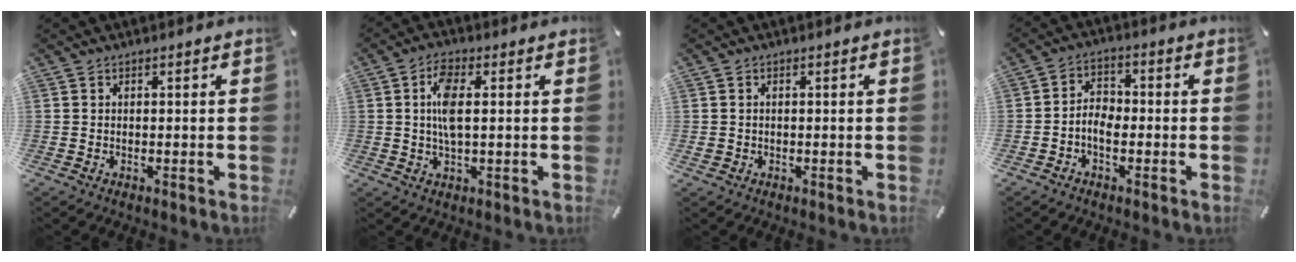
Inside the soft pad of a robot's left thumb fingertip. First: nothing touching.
{"total": 6.6, "force": [0.9, 2.5, 6.1], "torque": [-0.134, 0.003, 0.011]}
{"total": 0.9, "force": [-0.2, 0.9, 0.4], "torque": [-0.007, 0.005, -0.006]}
{"total": 4.3, "force": [-2.2, 2.8, 2.5], "torque": [-0.047, 0.015, -0.042]}